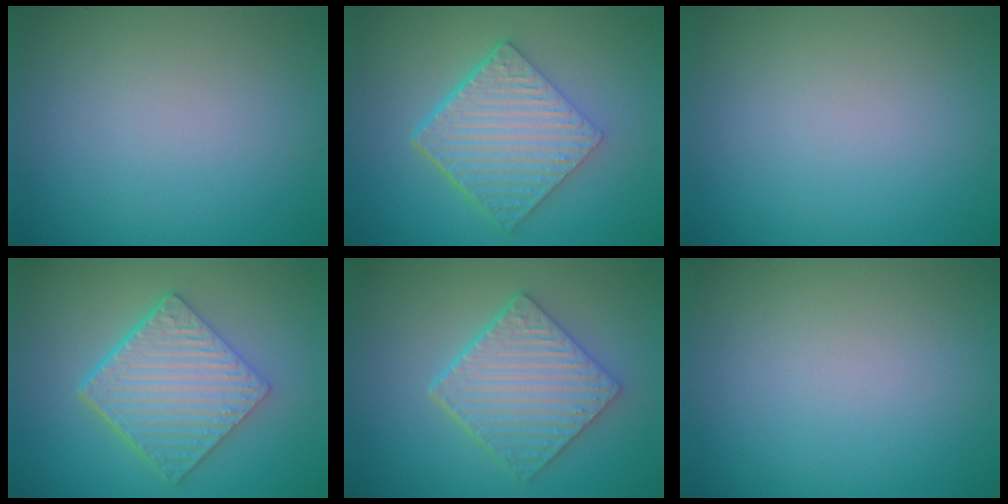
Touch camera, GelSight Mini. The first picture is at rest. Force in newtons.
{"total": 6.9, "press": 4.6, "slide": 5.1}
{"total": 0.0}
{"total": 6.6, "press": 4.7, "slide": 4.7}
{"total": 5.3, "press": 4.4, "slide": 2.9}
{"total": 0.0}